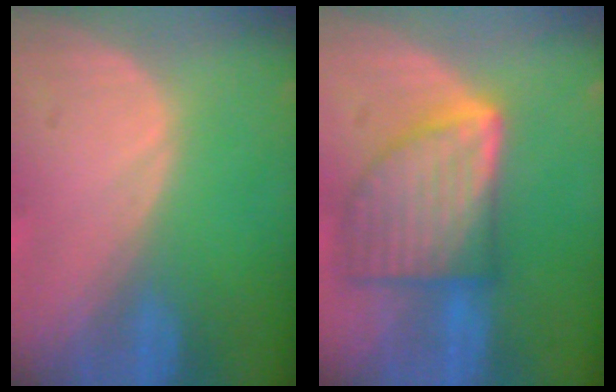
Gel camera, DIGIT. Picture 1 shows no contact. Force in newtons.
{"total": 9.3, "press": 9.3, "slide": 0.4}